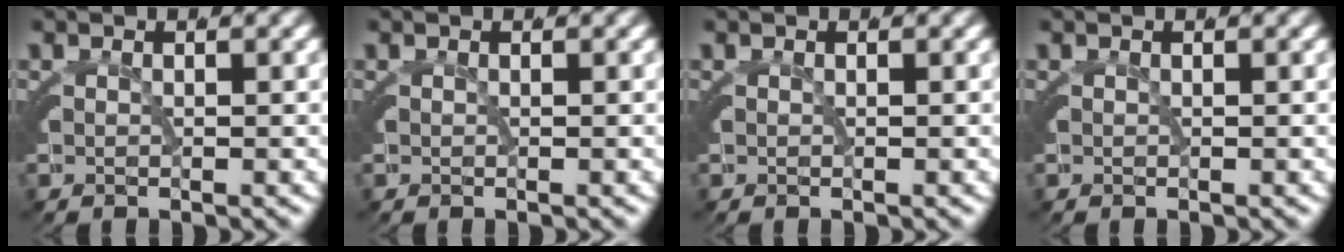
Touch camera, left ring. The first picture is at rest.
{"total": 0.0}
{"total": 0.0}
{"total": 0.0}